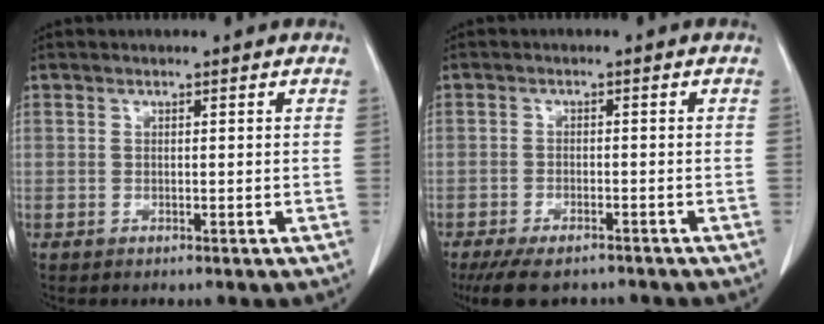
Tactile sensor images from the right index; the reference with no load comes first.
{"total": 8.2, "force": [-6.6, 2.7, 3.9], "torque": [-0.058, -0.009, -0.101]}